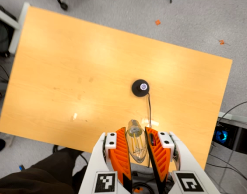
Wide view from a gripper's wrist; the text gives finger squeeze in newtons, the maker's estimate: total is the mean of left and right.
{"total": 12.4, "left": 13.4, "right": 11.4}